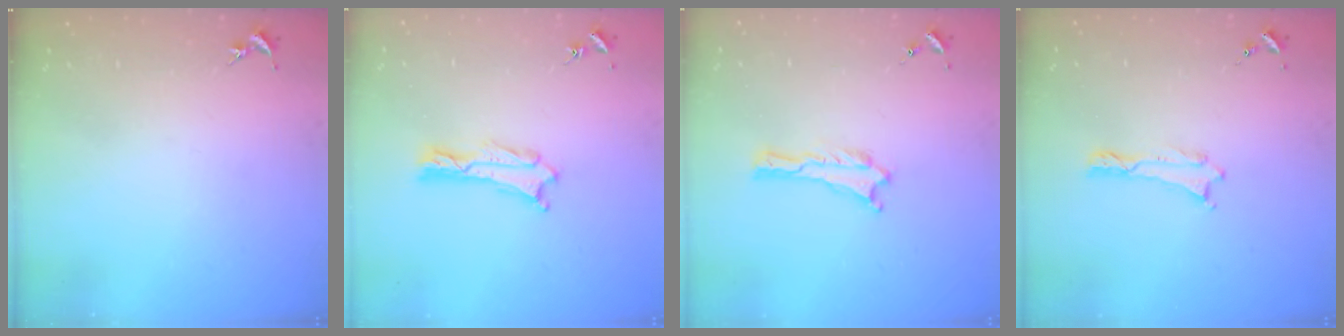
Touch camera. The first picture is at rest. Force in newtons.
{"total": 0.7, "press": 0.6, "slide": 0.2}
{"total": 0.0}
{"total": 0.0}